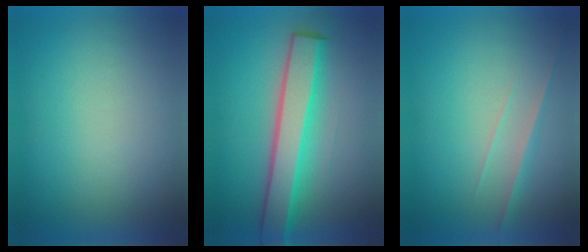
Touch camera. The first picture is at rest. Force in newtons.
{"total": 6.9}
{"total": 2.9}